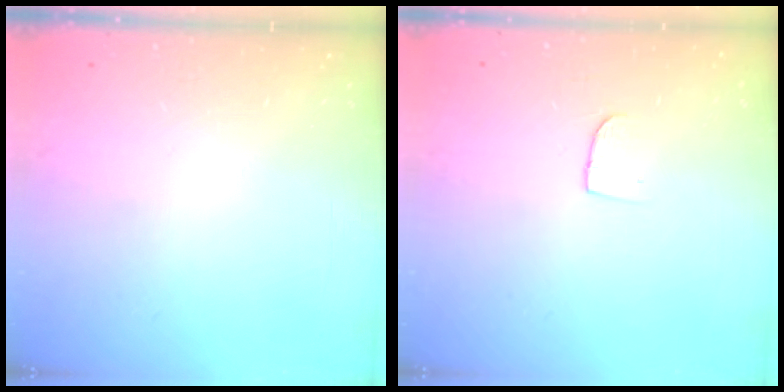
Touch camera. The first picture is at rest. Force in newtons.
{"total": 5.6, "press": 5.6, "slide": 0.4}